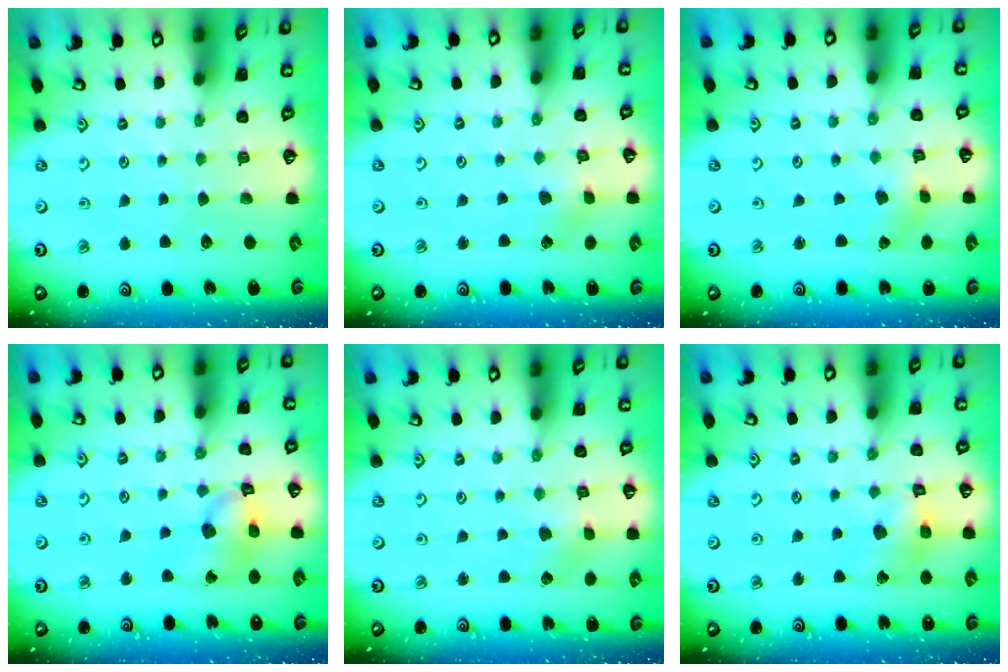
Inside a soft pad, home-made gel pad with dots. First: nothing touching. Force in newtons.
{"total": 2.9, "press": 2.9, "slide": 0.1}
{"total": 1.5, "press": 1.5, "slide": 0.3}
{"total": 12.8, "press": 12.7, "slide": 1.6}
{"total": 2.9, "press": 2.9, "slide": 0.2}
{"total": 8.4, "press": 8.4, "slide": 0.9}